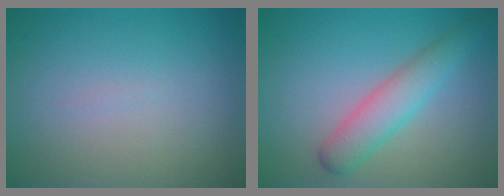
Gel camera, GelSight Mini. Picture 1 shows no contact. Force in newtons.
{"total": 3.8, "press": 3.8, "slide": 0.1}